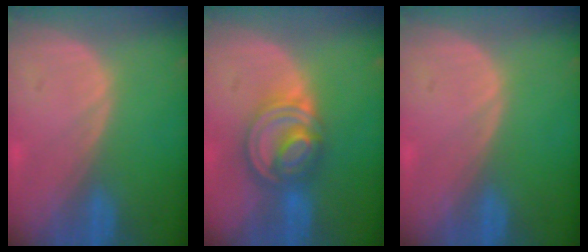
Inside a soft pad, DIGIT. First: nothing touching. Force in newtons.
{"total": 8.2, "press": 6.9, "slide": 4.4}
{"total": 0.0}